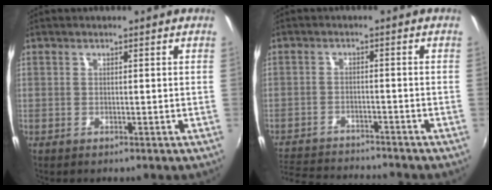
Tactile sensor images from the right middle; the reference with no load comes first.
{"total": 11.5, "force": [-10.8, 1.8, 3.6], "torque": [-0.095, -0.009, -0.173]}